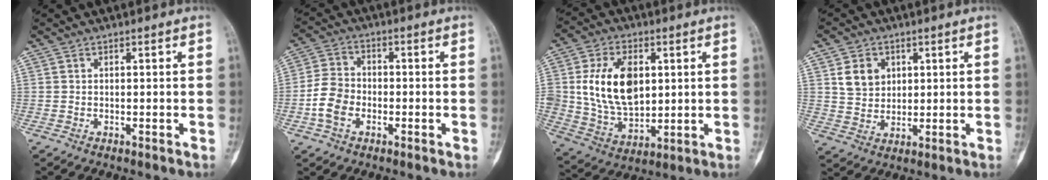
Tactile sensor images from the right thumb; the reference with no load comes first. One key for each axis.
{"total": 6.9, "fx": -2.2, "fy": 5.0, "fz": 4.2, "tx": -0.078, "ty": 0.018, "tz": -0.050}
{"total": 16.1, "fx": 2.9, "fy": 10.3, "fz": 12.0, "tx": -0.193, "ty": -0.011, "tz": 0.063}
{"total": 6.5, "fx": 2.3, "fy": 5.3, "fz": 3.1, "tx": -0.031, "ty": -0.013, "tz": 0.048}